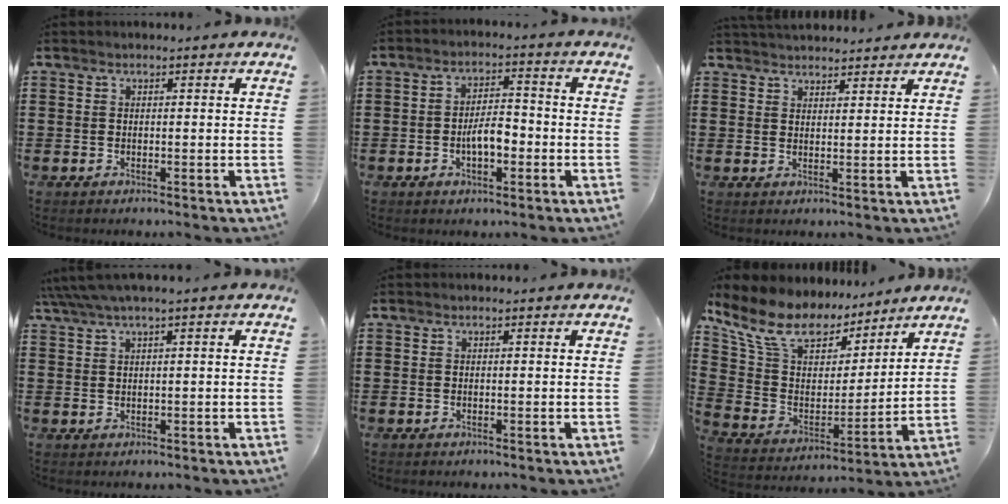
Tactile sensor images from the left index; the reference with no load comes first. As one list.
[{"total": 4.9, "force": [-1.4, 2.0, 4.2], "torque": [-0.081, 0.008, -0.029]}, {"total": 2.6, "force": [2.6, 0.2, -0.2], "torque": [-0.004, -0.006, 0.051]}, {"total": 2.1, "force": [0.9, 0.0, 1.9], "torque": [-0.037, -0.001, 0.016]}, {"total": 0.0}, {"total": 12.1, "force": [9.5, 5.5, 5.0], "torque": [-0.147, -0.048, 0.172]}]